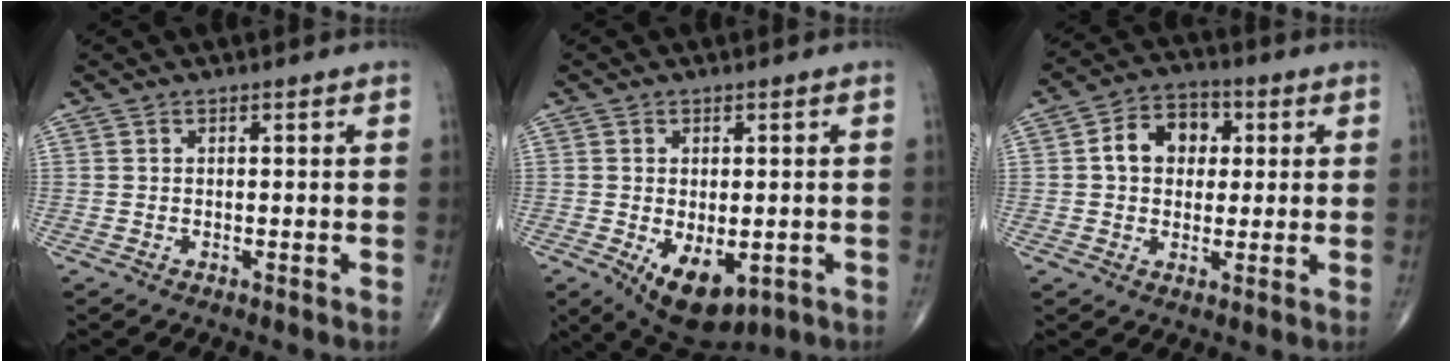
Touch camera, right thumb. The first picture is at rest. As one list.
[{"total": 9.7, "force": [-3.1, 5.4, 7.5], "torque": [-0.103, -0.011, -0.031]}, {"total": 9.1, "force": [1.6, 7.0, 5.6], "torque": [-0.063, 0.016, 0.018]}]